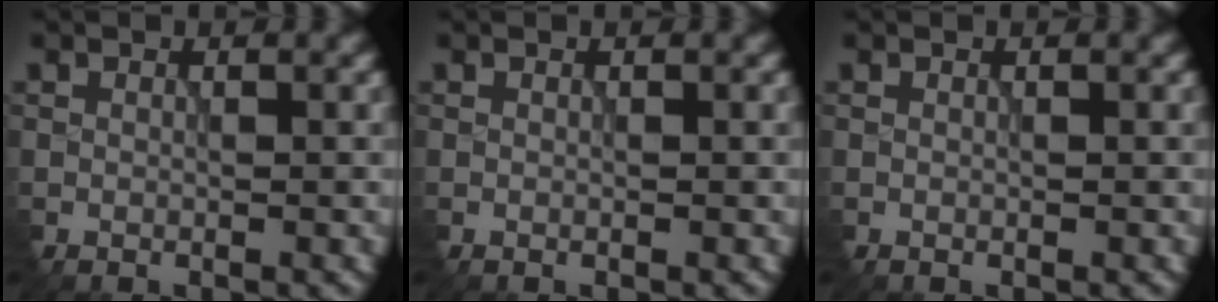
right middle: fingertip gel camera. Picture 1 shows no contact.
{"total": 0.0}
{"total": 0.0}